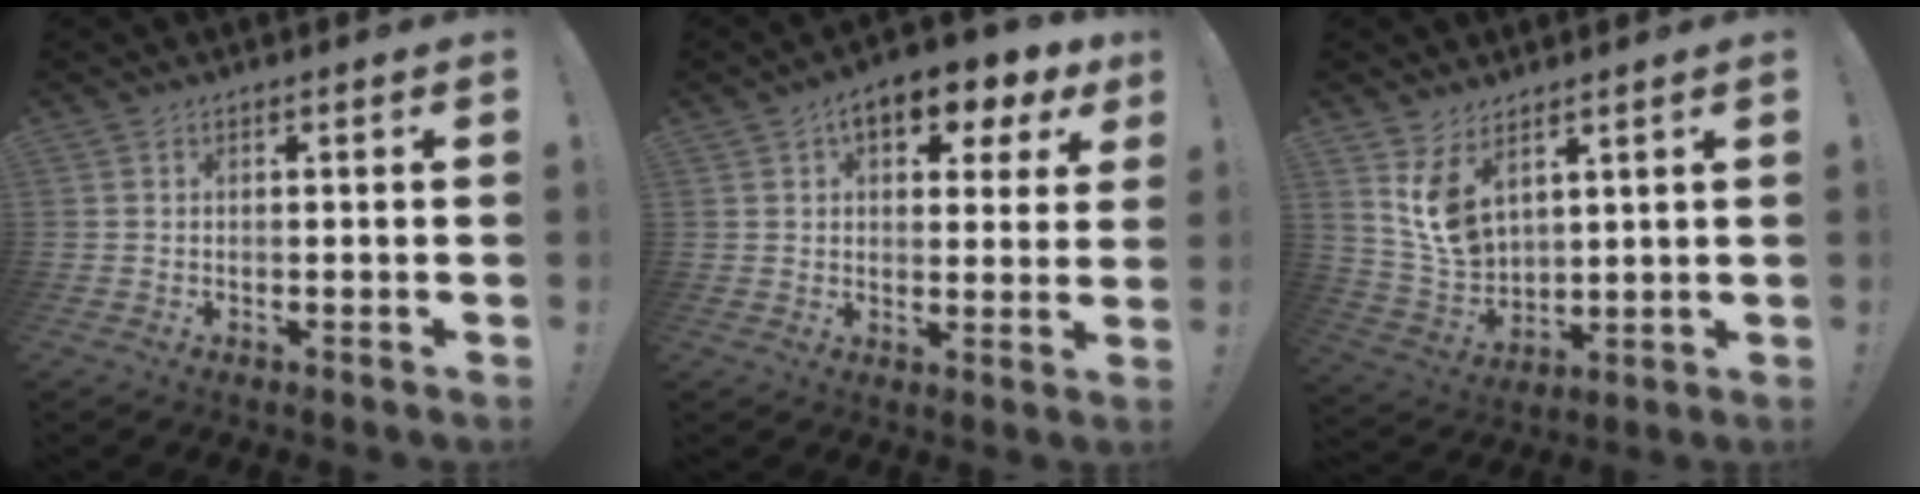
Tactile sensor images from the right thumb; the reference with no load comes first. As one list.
[{"total": 9.8, "force": [5.2, 4.8, 6.8], "torque": [-0.094, -0.027, 0.088]}, {"total": 9.7, "force": [5.9, 5.8, 5.0], "torque": [-0.098, -0.044, 0.115]}]